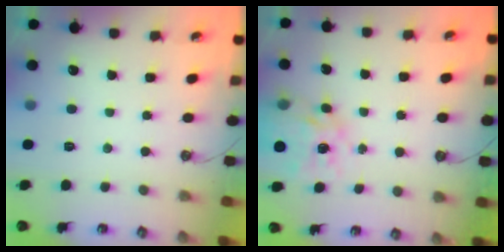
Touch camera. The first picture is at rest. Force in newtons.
{"total": 15.4, "press": 15.3, "slide": 1.5}